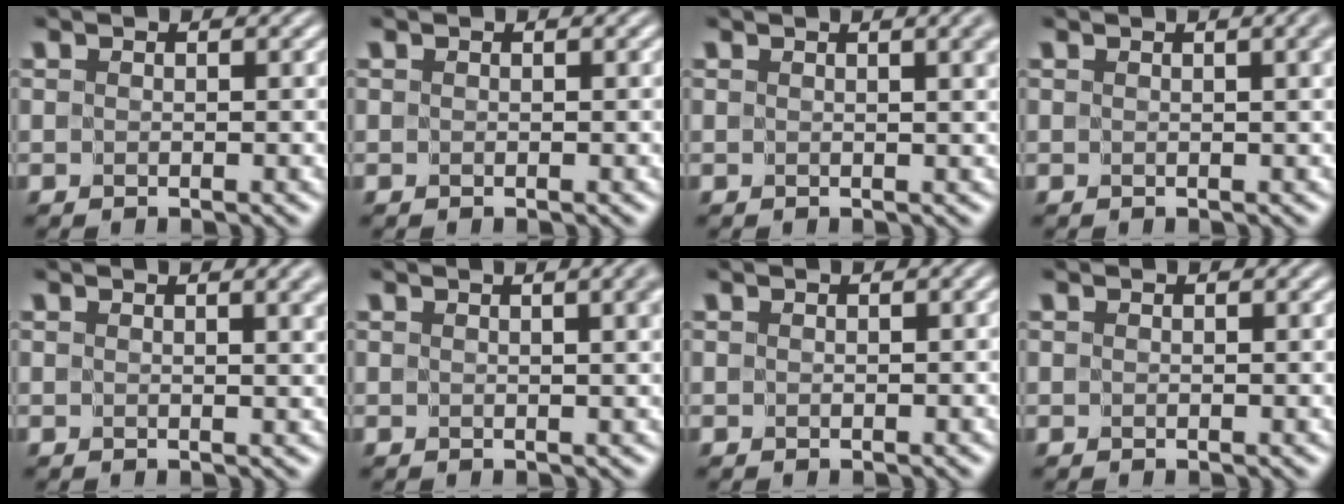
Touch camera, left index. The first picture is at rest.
{"total": 0.0}
{"total": 3.1, "force": [1.4, 1.0, 2.6], "torque": [-0.014, 0.007, 0.008]}
{"total": 2.3, "force": [0.9, 0.6, 2.0], "torque": [-0.013, 0.005, 0.007]}
{"total": 2.7, "force": [1.4, 0.8, 2.2], "torque": [-0.015, 0.001, 0.015]}
{"total": 4.2, "force": [1.7, 1.6, 3.4], "torque": [-0.020, 0.016, -0.001]}
{"total": 0.0}
{"total": 0.0}